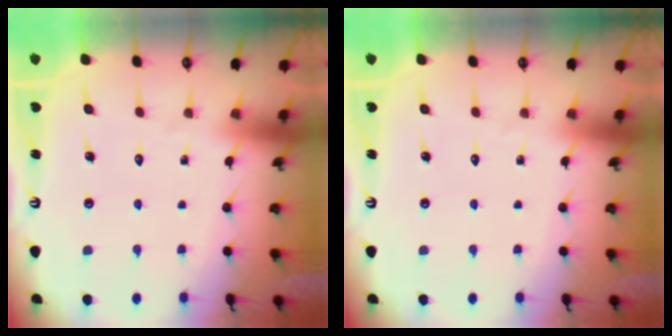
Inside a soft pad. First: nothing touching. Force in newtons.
{"total": 0.0}